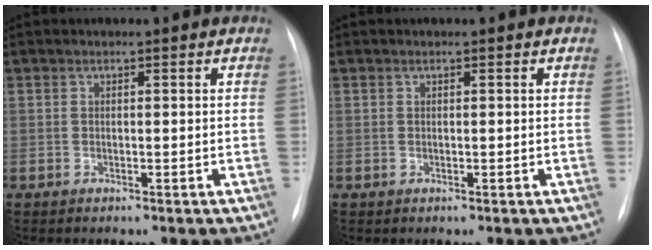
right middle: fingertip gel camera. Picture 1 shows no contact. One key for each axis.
{"total": 0.0}